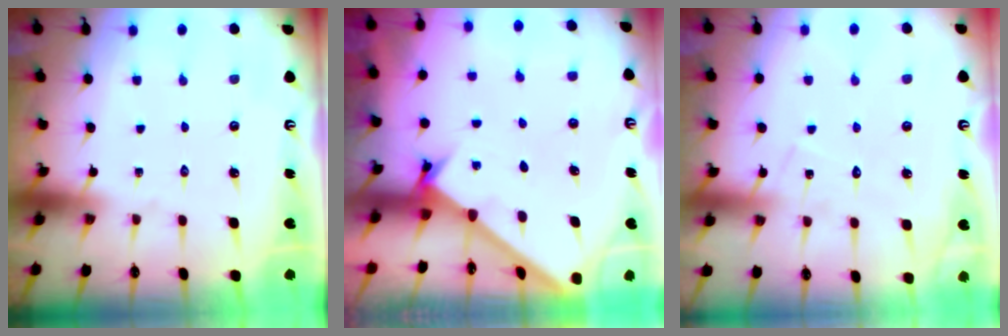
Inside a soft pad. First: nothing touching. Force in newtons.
{"total": 1.7, "press": 1.7, "slide": 0.2}
{"total": 6.8, "press": 6.8, "slide": 0.4}